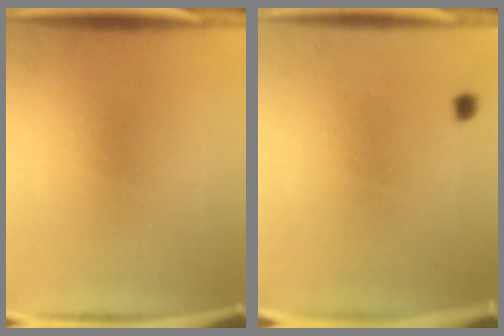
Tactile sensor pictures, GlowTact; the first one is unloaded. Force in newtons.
{"total": 1.0}